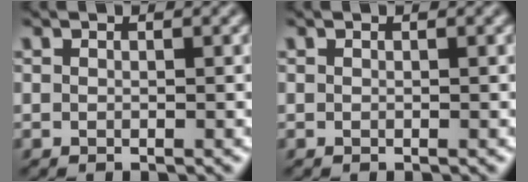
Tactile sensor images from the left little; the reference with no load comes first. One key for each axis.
{"total": 0.0}